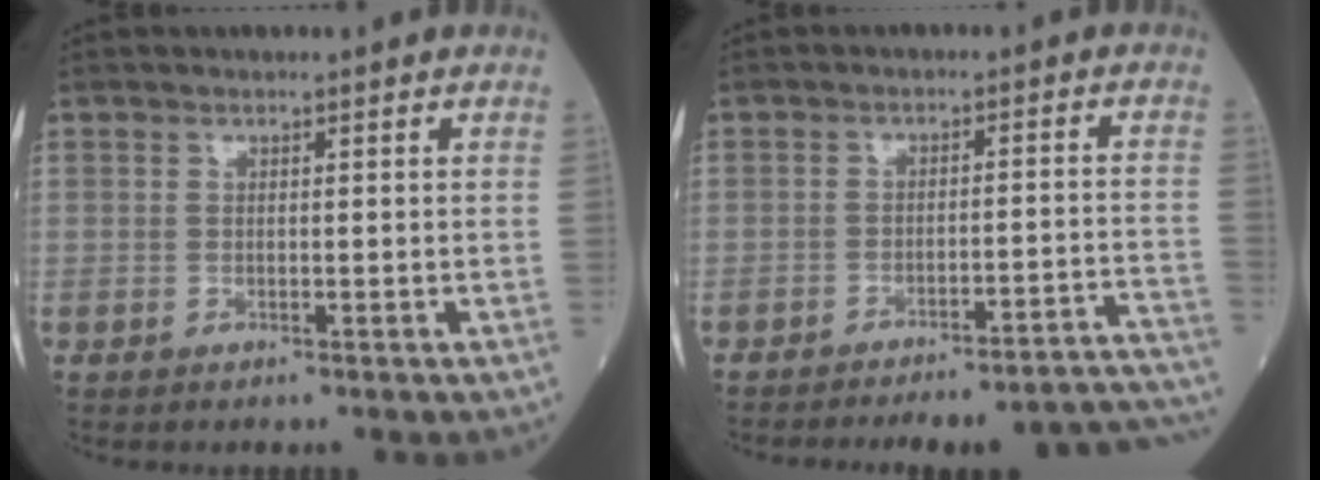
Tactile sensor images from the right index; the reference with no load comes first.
{"total": 19.7, "force": [-19.0, 0.6, 5.3], "torque": [-0.018, 0.005, -0.233]}